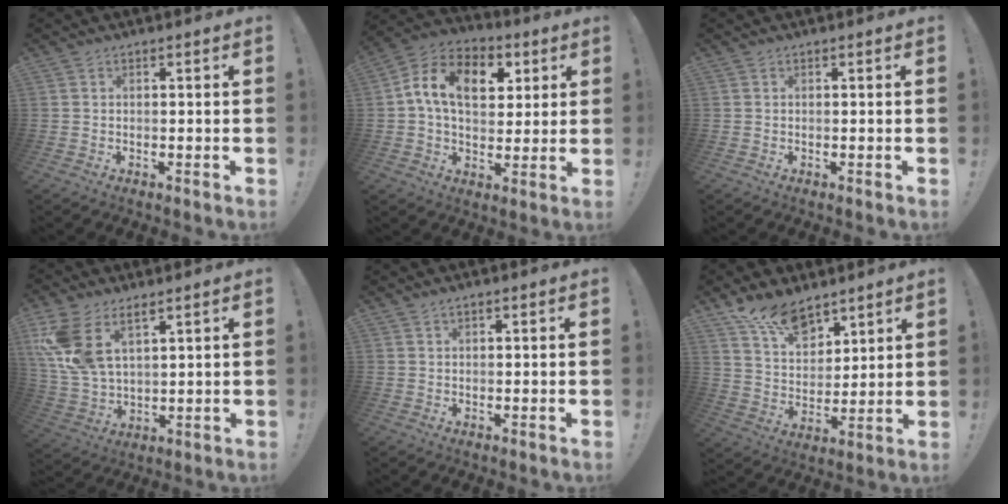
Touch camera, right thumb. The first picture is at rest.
{"total": 14.9, "force": [4.3, 10.0, 10.1], "torque": [-0.156, -0.003, 0.082]}
{"total": 0.0}
{"total": 11.4, "force": [6.8, 5.9, 7.0], "torque": [-0.152, -0.029, 0.133]}
{"total": 1.0, "force": [0.8, 0.3, 0.6], "torque": [-0.009, -0.002, 0.014]}
{"total": 12.8, "force": [9.3, 6.9, 5.4], "torque": [-0.102, -0.058, 0.179]}